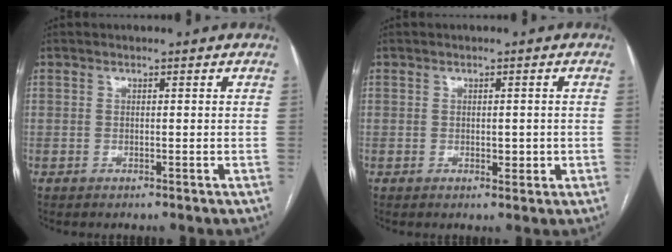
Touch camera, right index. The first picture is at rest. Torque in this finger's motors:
{"motor_torque": [-0.05, 0.01, -0.02, 0.00]}